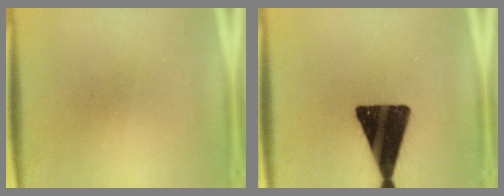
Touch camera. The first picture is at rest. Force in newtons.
{"total": 18.4}